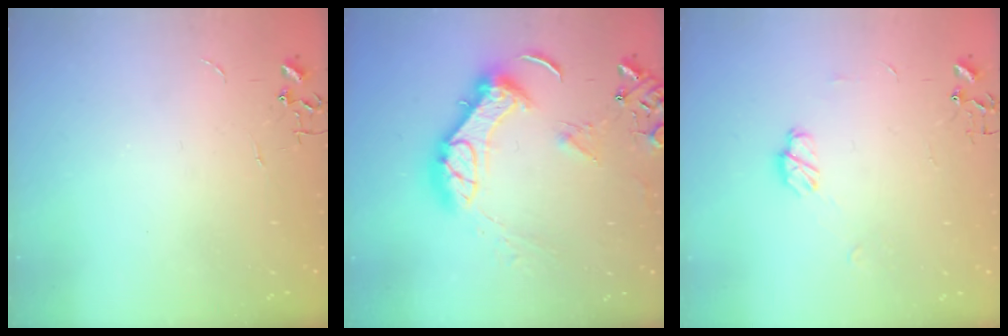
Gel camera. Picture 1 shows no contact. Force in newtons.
{"total": 16.2, "press": 16.0, "slide": 2.3}
{"total": 6.1, "press": 6.0, "slide": 0.4}